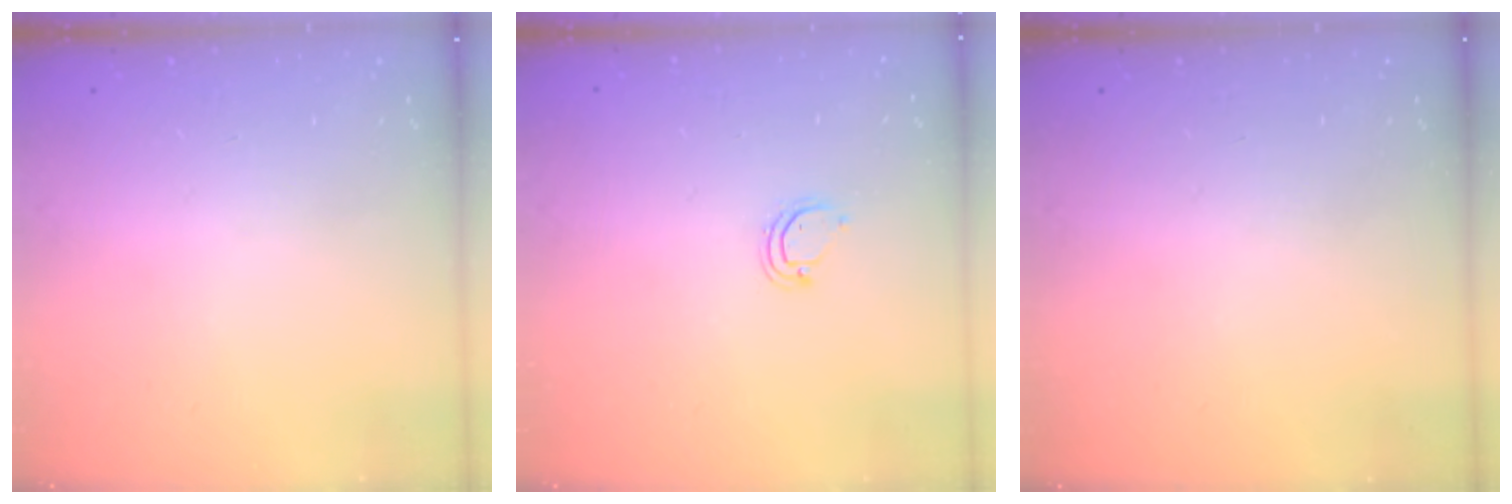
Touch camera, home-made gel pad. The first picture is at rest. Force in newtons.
{"total": 3.6, "press": 3.6, "slide": 0.5}
{"total": 0.0}